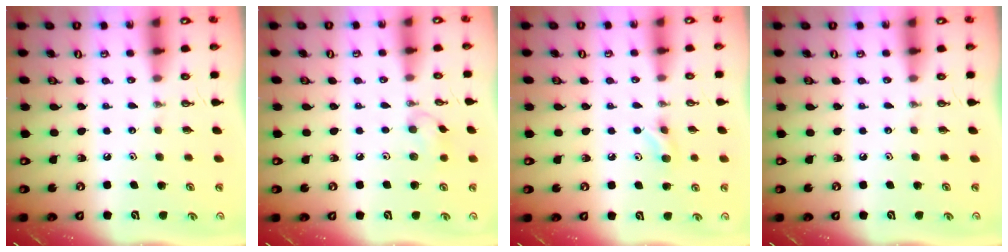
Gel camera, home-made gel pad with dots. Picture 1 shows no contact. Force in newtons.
{"total": 6.7, "press": 5.9, "slide": 3.2}
{"total": 4.7, "press": 4.5, "slide": 1.5}
{"total": 0.0}